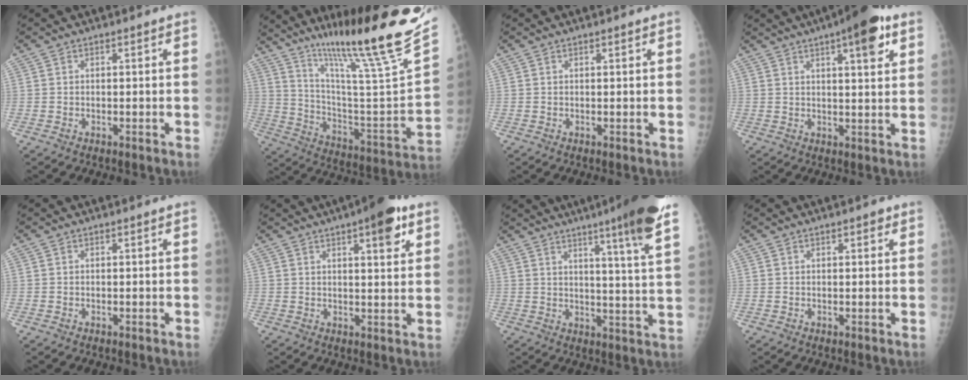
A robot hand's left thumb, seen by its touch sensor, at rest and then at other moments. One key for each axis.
{"total": 31.4, "fx": 23.0, "fy": 2.5, "fz": 21.3, "tx": -0.324, "ty": -0.119, "tz": 0.353}
{"total": 0.9, "fx": 0.6, "fy": 0.3, "fz": 0.6, "tx": -0.007, "ty": -0.002, "tz": 0.009}
{"total": 10.5, "fx": 5.6, "fy": 2.8, "fz": 8.5, "tx": -0.104, "ty": -0.015, "tz": 0.072}
{"total": 0.0}
{"total": 8.8, "fx": 4.8, "fy": 2.5, "fz": 7.0, "tx": -0.079, "ty": -0.017, "tz": 0.061}
{"total": 15.9, "fx": 10.5, "fy": 0.3, "fz": 12.0, "tx": -0.156, "ty": -0.047, "tz": 0.129}
{"total": 1.8, "fx": 1.1, "fy": 0.7, "fz": 1.2, "tx": -0.008, "ty": -0.002, "tz": 0.012}